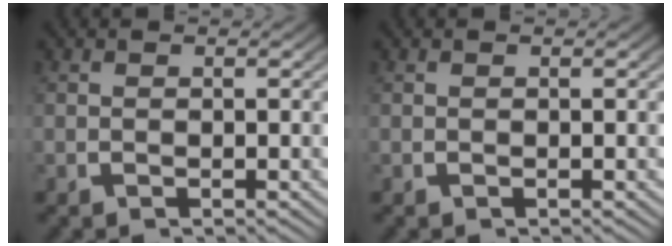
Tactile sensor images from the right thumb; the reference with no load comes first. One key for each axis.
{"total": 0.0}